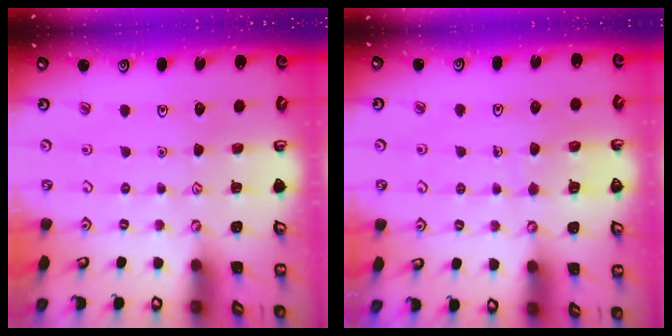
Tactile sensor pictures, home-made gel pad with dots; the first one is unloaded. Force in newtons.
{"total": 4.7, "press": 4.7, "slide": 0.4}